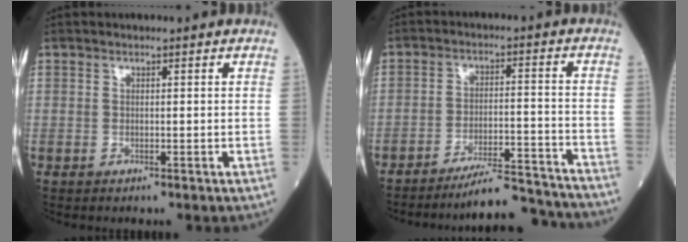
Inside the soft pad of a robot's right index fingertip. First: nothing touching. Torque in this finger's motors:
{"motor_torque": [-0.40, -0.59, 0.06, 0.00]}